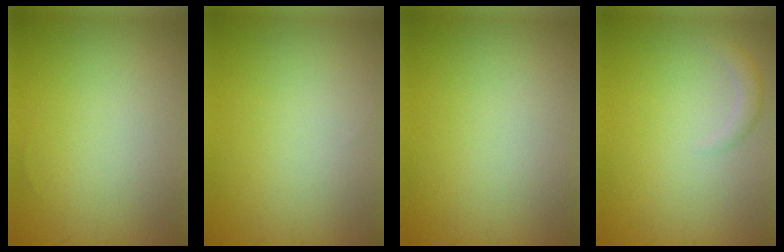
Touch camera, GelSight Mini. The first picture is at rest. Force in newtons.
{"total": 0.0}
{"total": 0.0}
{"total": 1.4, "press": 1.4, "slide": 0.1}